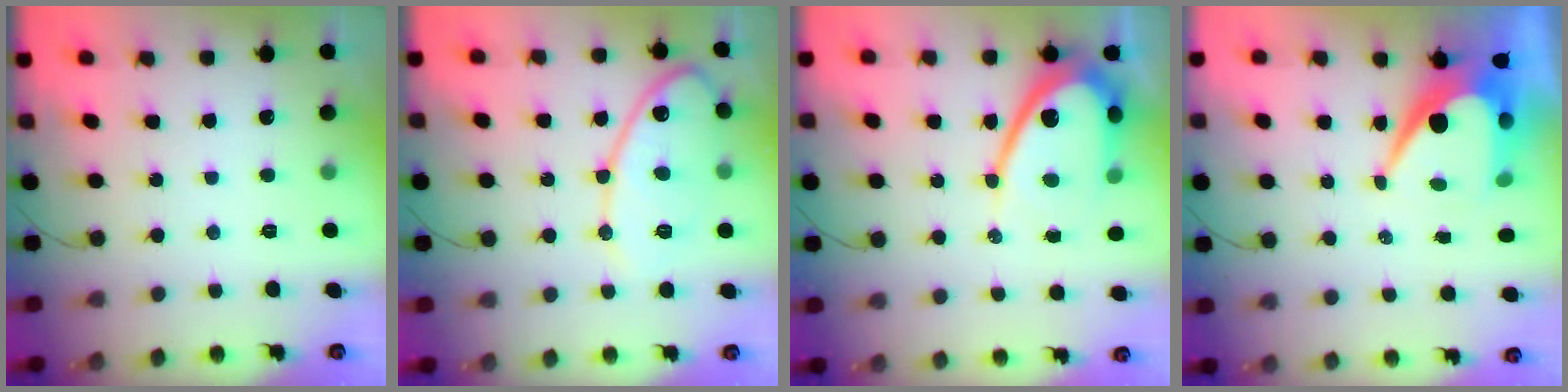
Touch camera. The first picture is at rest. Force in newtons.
{"total": 15.0, "press": 14.9, "slide": 1.4}
{"total": 14.1, "press": 14.0, "slide": 1.1}
{"total": 12.2, "press": 12.2, "slide": 0.7}